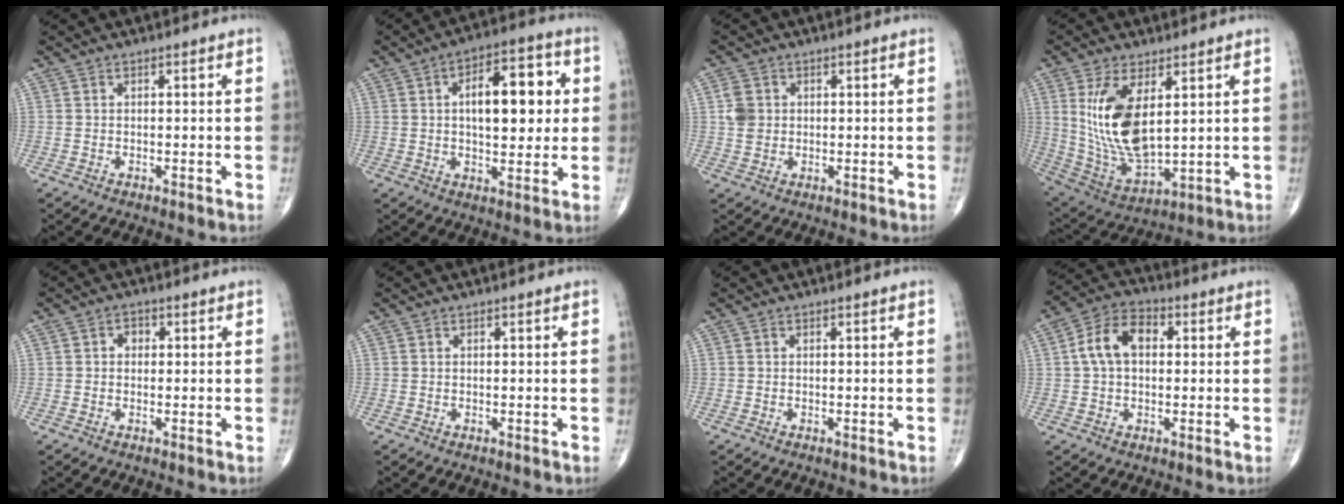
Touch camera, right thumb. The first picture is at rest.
{"total": 13.8, "force": [2.2, 6.8, 11.8], "torque": [-0.139, 0.011, 0.029]}
{"total": 3.8, "force": [0.6, 3.2, 1.8], "torque": [-0.023, 0.002, 0.012]}
{"total": 15.3, "force": [3.8, 7.1, 13.0], "torque": [-0.248, -0.024, 0.095]}
{"total": 2.0, "force": [0.2, 1.7, 1.1], "torque": [-0.005, 0.005, -0.002]}
{"total": 0.0}
{"total": 0.0}
{"total": 9.0, "force": [1.2, 5.9, 6.7], "torque": [-0.122, 0.027, 0.016]}